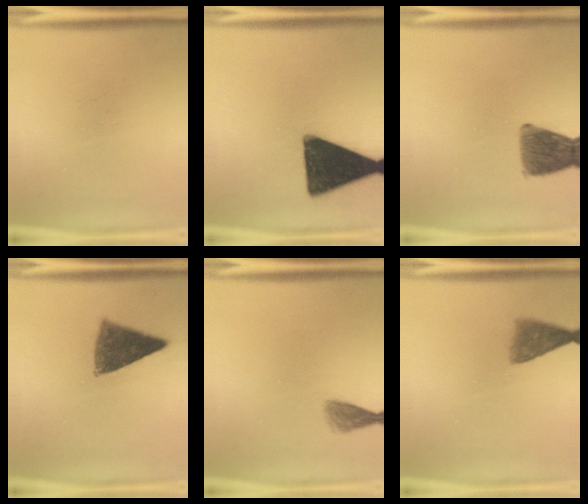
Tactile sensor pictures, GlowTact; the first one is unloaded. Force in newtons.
{"total": 18.8}
{"total": 9.2}
{"total": 8.8}
{"total": 2.0}
{"total": 4.2}